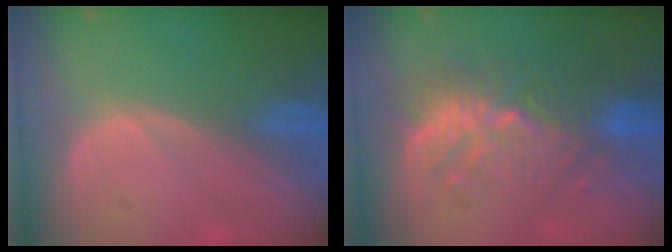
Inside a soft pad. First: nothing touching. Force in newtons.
{"total": 9.0, "press": 8.9, "slide": 1.6}